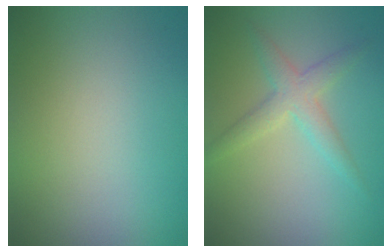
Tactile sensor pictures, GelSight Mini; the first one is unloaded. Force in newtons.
{"total": 2.8, "press": 2.8, "slide": 0.0}